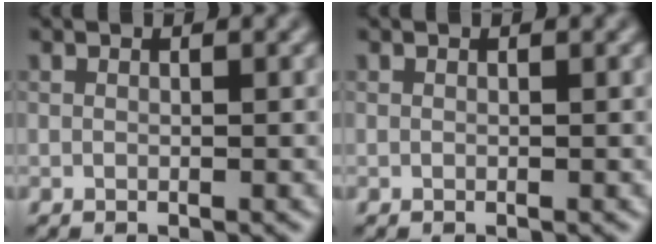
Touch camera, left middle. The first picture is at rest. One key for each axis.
{"total": 0.0}